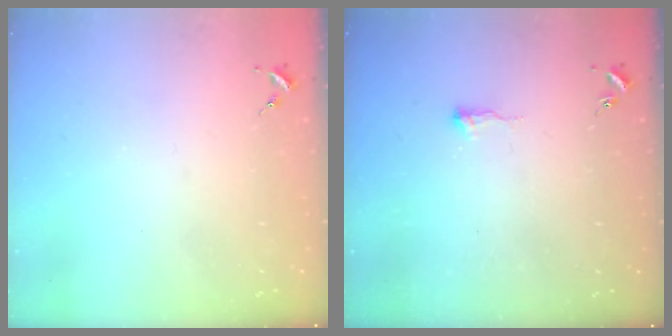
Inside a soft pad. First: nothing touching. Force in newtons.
{"total": 4.4, "press": 4.3, "slide": 0.6}